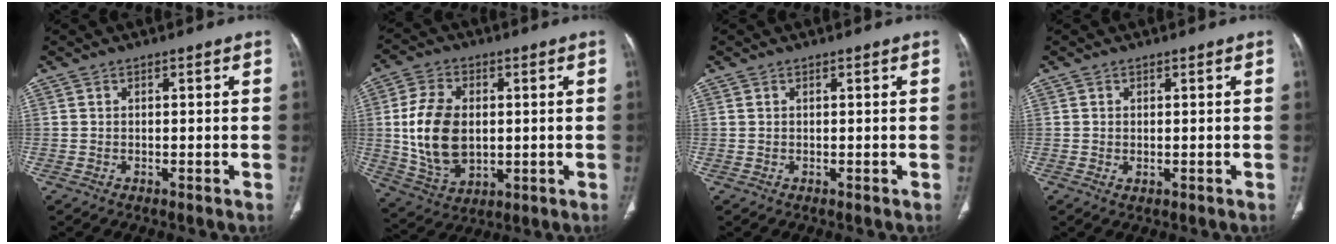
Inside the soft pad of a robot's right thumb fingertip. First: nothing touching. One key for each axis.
{"total": 14.6, "fx": 0.4, "fy": 9.5, "fz": 11.0, "tx": -0.200, "ty": -0.005, "tz": 0.021}
{"total": 0.0}
{"total": 1.0, "fx": -0.2, "fy": 0.7, "fz": 0.7, "tx": -0.014, "ty": 0.000, "tz": 0.001}